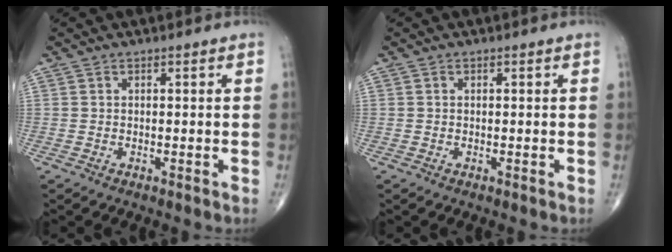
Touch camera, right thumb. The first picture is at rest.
{"total": 0.0}